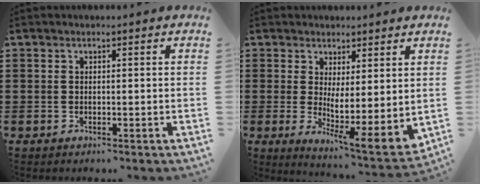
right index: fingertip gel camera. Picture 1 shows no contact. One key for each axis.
{"total": 3.9, "fx": 1.2, "fy": 0.9, "fz": 3.6, "tx": -0.063, "ty": -0.032, "tz": 0.019}